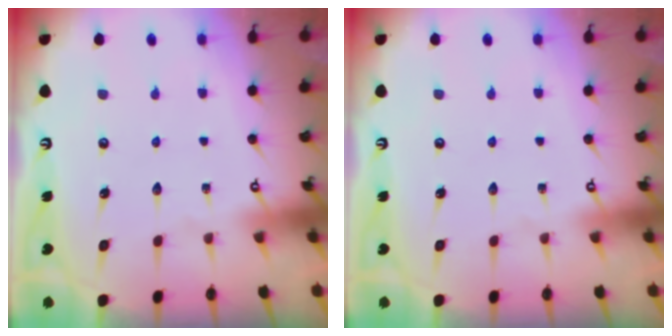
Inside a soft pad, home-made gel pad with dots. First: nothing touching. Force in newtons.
{"total": 0.0}